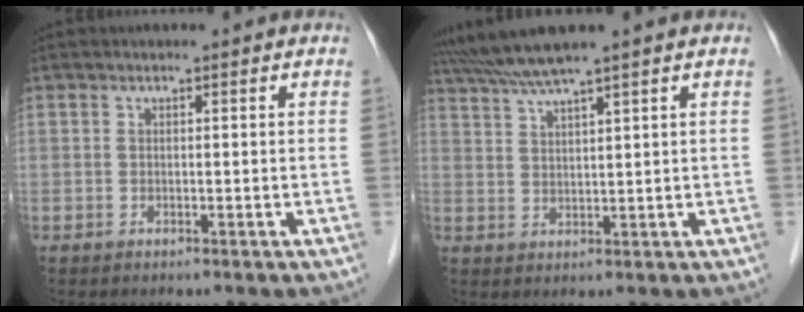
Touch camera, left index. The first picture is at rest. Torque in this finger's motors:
{"motor_torque": [-1.07, -1.07, -0.29, 0.15]}